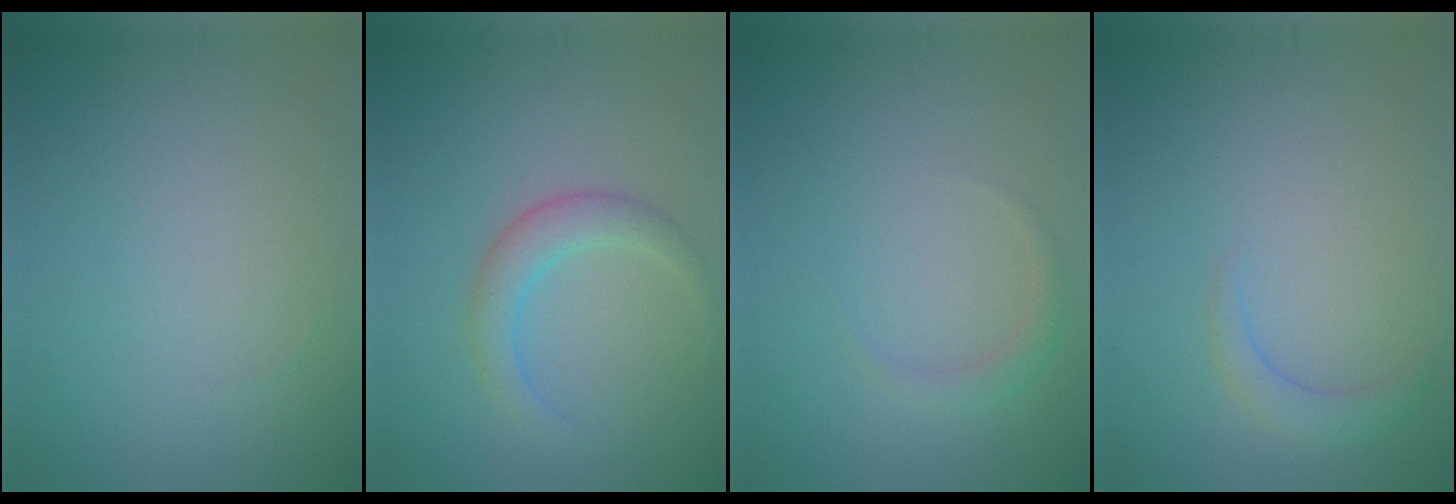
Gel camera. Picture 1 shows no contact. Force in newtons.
{"total": 2.8, "press": 2.8, "slide": 0.2}
{"total": 1.2, "press": 1.2, "slide": 0.0}
{"total": 1.6, "press": 1.6, "slide": 0.2}